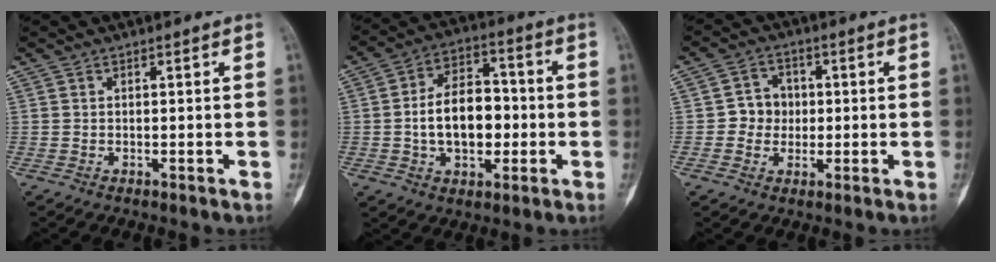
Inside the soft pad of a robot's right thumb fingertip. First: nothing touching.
{"total": 13.5, "force": [-1.3, 8.6, 10.3], "torque": [-0.142, 0.031, -0.024]}
{"total": 5.5, "force": [-0.1, 5.1, 1.9], "torque": [0.004, 0.011, -0.008]}